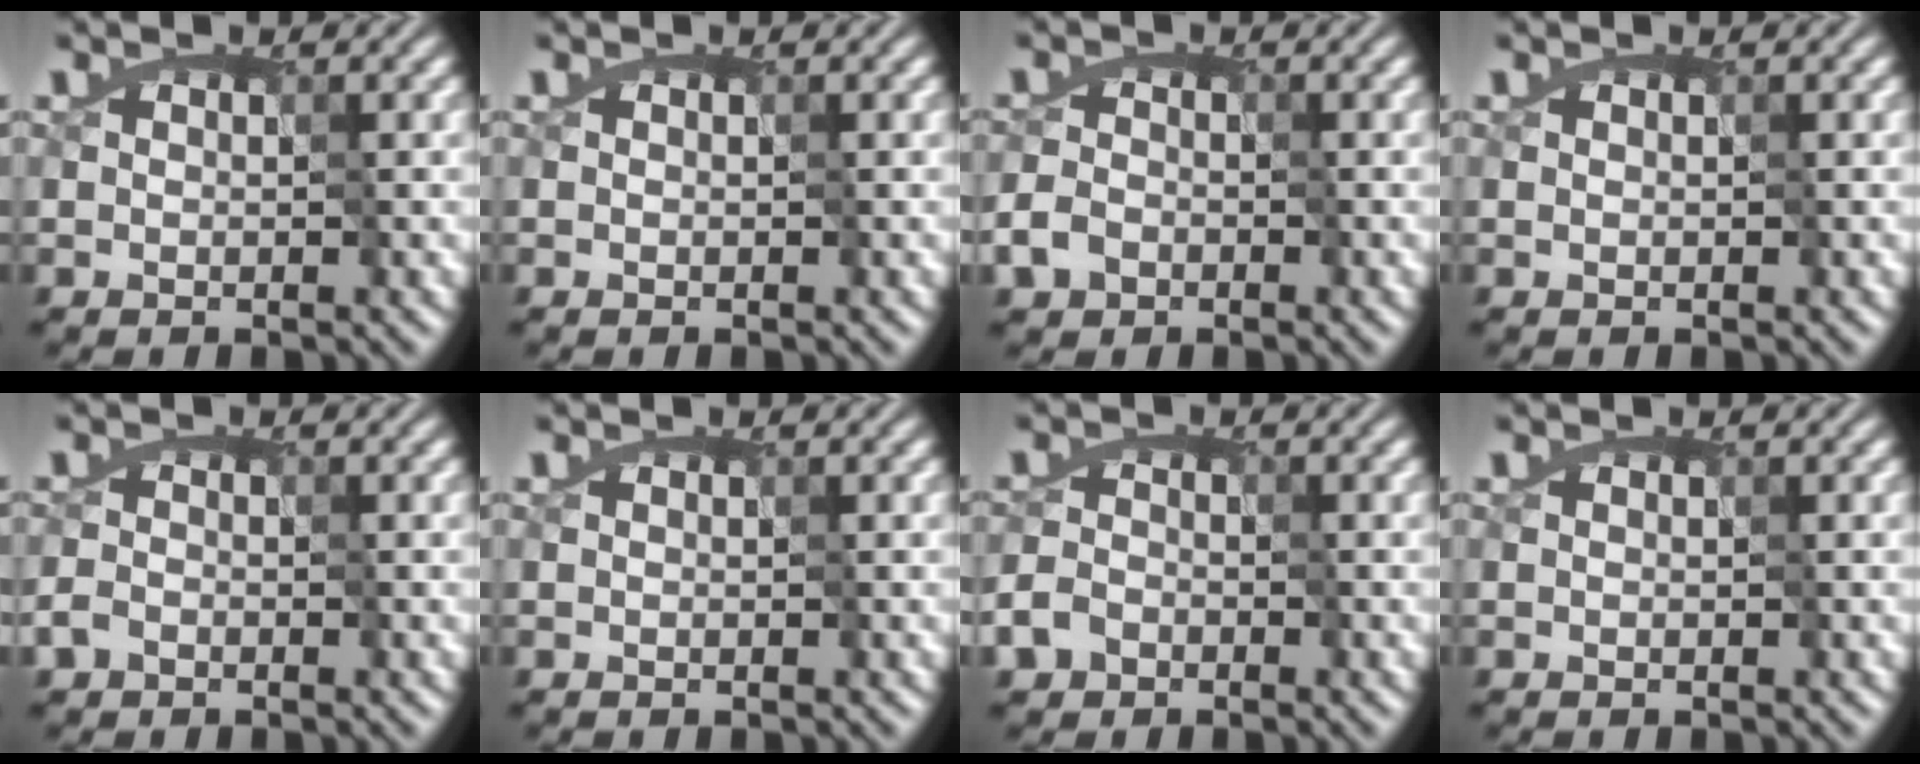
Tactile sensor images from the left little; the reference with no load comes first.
{"total": 0.0}
{"total": 3.4, "force": [-2.4, 2.1, 1.2], "torque": [-0.014, -0.002, -0.041]}
{"total": 0.0}
{"total": 2.2, "force": [-1.4, 1.4, 0.9], "torque": [-0.012, 0.006, -0.019]}
{"total": 0.0}
{"total": 4.1, "force": [-2.7, 2.8, 1.3], "torque": [-0.011, 0.006, -0.059]}
{"total": 0.0}